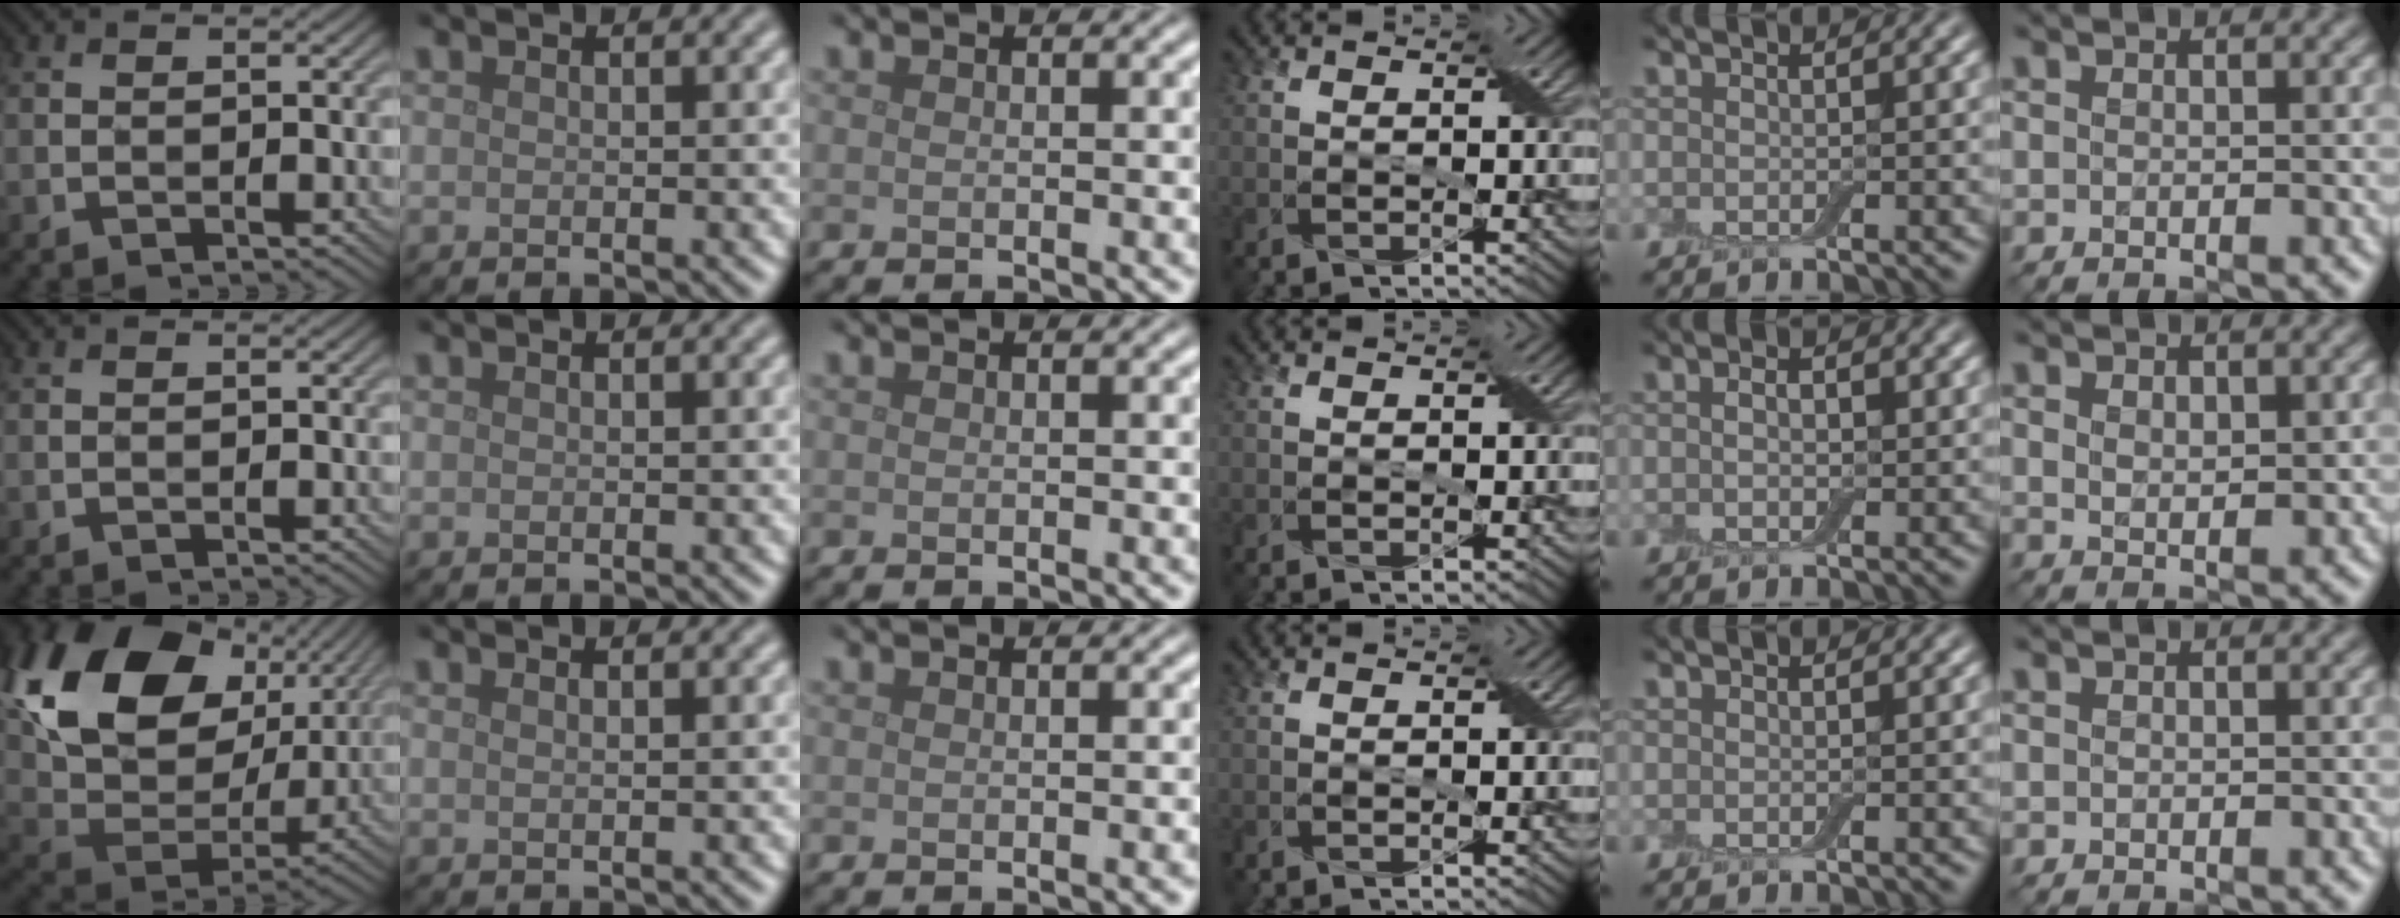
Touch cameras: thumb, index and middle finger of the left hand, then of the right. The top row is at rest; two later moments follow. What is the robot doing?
{"motion": "peel", "object": "adhesive wrap"}